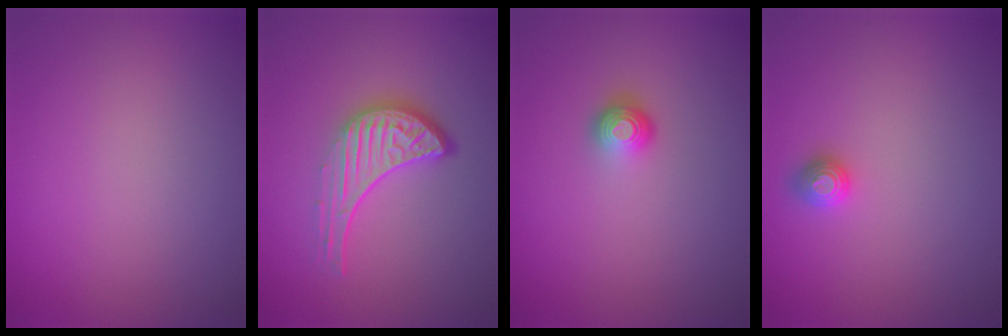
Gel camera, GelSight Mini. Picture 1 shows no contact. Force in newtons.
{"total": 4.6, "press": 3.3, "slide": 3.2}
{"total": 1.8, "press": 1.2, "slide": 1.2}
{"total": 1.1, "press": 1.1, "slide": 0.2}